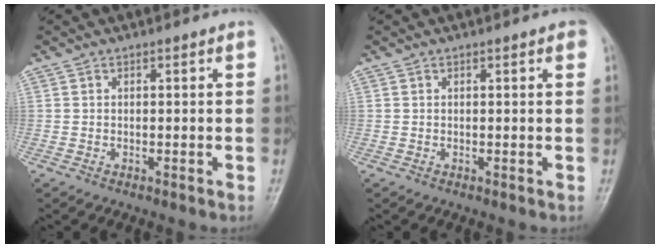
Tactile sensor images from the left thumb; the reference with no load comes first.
{"total": 1.4, "force": [0.7, 0.3, 1.1], "torque": [-0.016, 0.001, 0.005]}